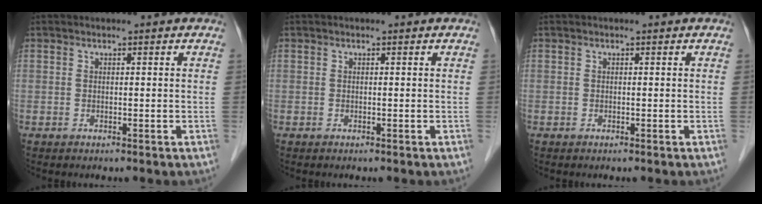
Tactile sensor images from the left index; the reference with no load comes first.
{"total": 0.0}
{"total": 0.0}